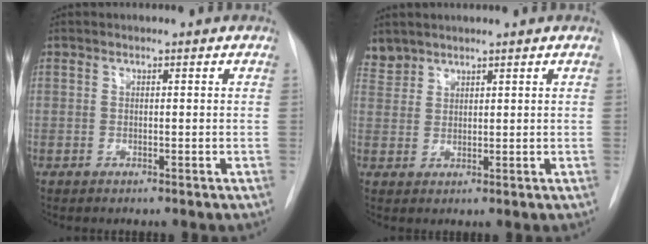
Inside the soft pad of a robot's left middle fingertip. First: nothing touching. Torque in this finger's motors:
{"motor_torque": [0.49, -0.48, 0.05, 0.00]}